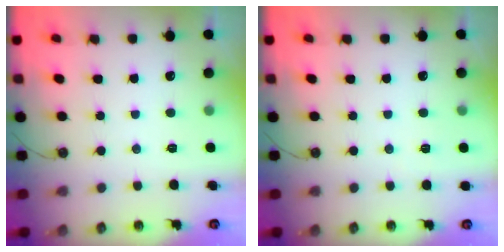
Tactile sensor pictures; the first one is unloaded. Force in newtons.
{"total": 1.5, "press": 1.4, "slide": 0.4}